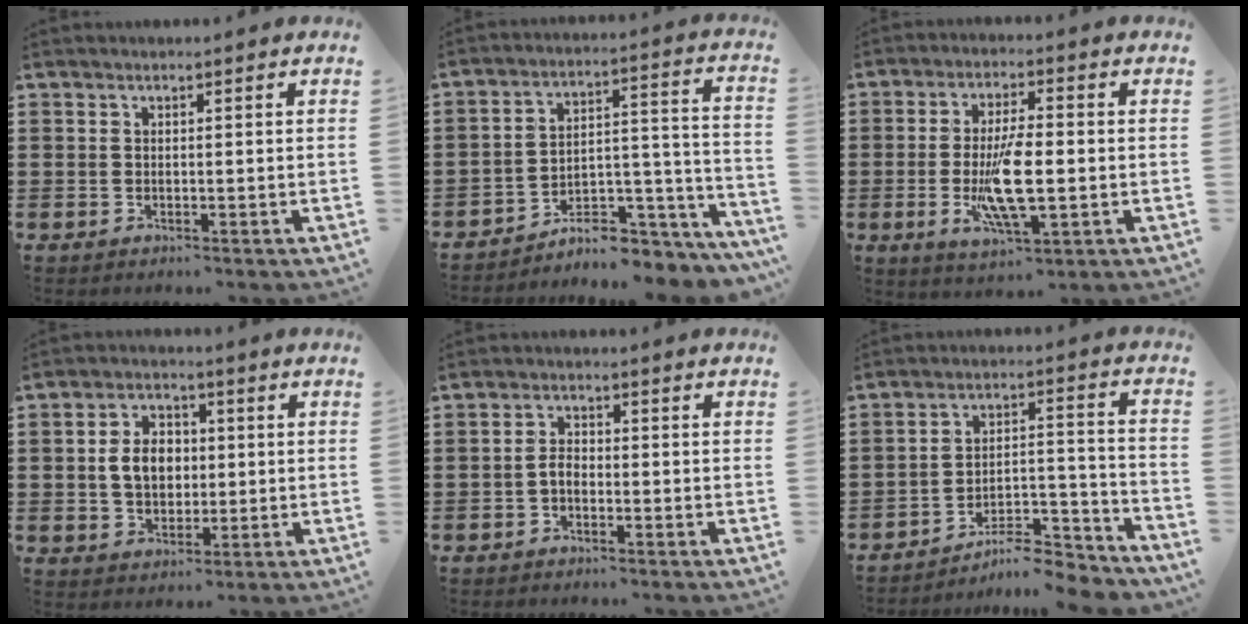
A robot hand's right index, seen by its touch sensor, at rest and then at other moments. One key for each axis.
{"total": 6.0, "fx": -5.4, "fy": 1.8, "fz": 2.0, "tx": -0.030, "ty": -0.001, "tz": -0.102}
{"total": 10.1, "fx": -1.6, "fy": 3.2, "fz": 9.4, "tx": -0.190, "ty": -0.013, "tz": -0.028}
{"total": 5.9, "fx": 0.1, "fy": 4.3, "fz": 4.0, "tx": -0.086, "ty": 0.009, "tz": -0.004}
{"total": 2.3, "fx": -1.0, "fy": 1.2, "fz": 1.7, "tx": -0.042, "ty": 0.001, "tz": -0.023}
{"total": 8.7, "fx": -8.1, "fy": 0.9, "fz": 2.9, "tx": -0.031, "ty": 0.020, "tz": -0.154}